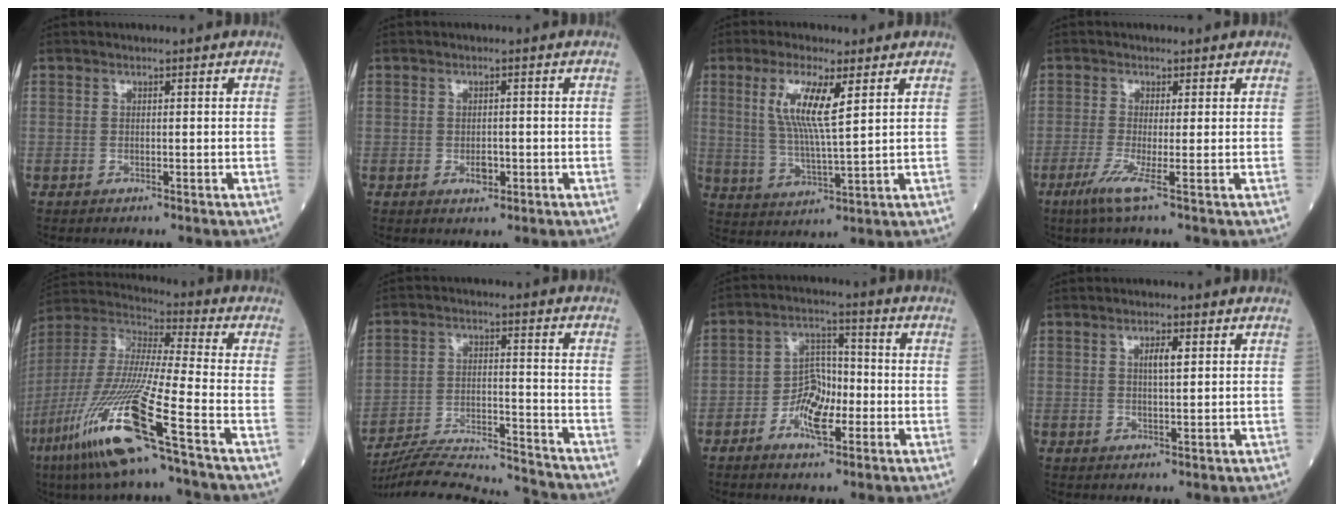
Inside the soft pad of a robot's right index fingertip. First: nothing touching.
{"total": 2.1, "force": [-0.7, 1.2, 1.5], "torque": [-0.025, 0.002, -0.008]}
{"total": 8.4, "force": [3.2, 0.9, 7.7], "torque": [-0.160, -0.002, 0.063]}
{"total": 3.6, "force": [-1.7, -0.8, 3.0], "torque": [-0.071, -0.016, -0.038]}
{"total": 18.8, "force": [-9.7, -0.2, 16.1], "torque": [-0.366, -0.051, -0.195]}
{"total": 17.0, "force": [-16.5, -0.2, 3.9], "torque": [-0.086, 0.001, -0.258]}
{"total": 6.9, "force": [-2.8, 3.3, 5.4], "torque": [-0.099, 0.013, -0.053]}
{"total": 2.4, "force": [0.8, 0.5, 2.2], "torque": [-0.040, -0.001, 0.013]}